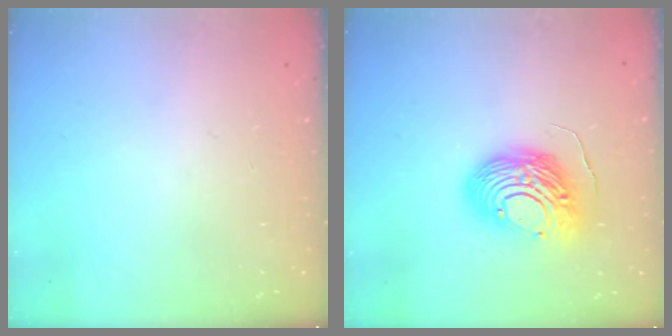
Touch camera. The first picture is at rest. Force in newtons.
{"total": 14.1, "press": 14.1, "slide": 1.2}